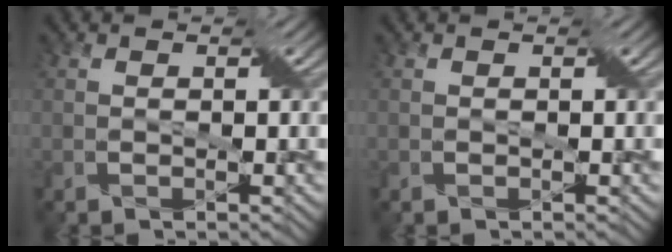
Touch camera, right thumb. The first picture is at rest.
{"total": 0.0}